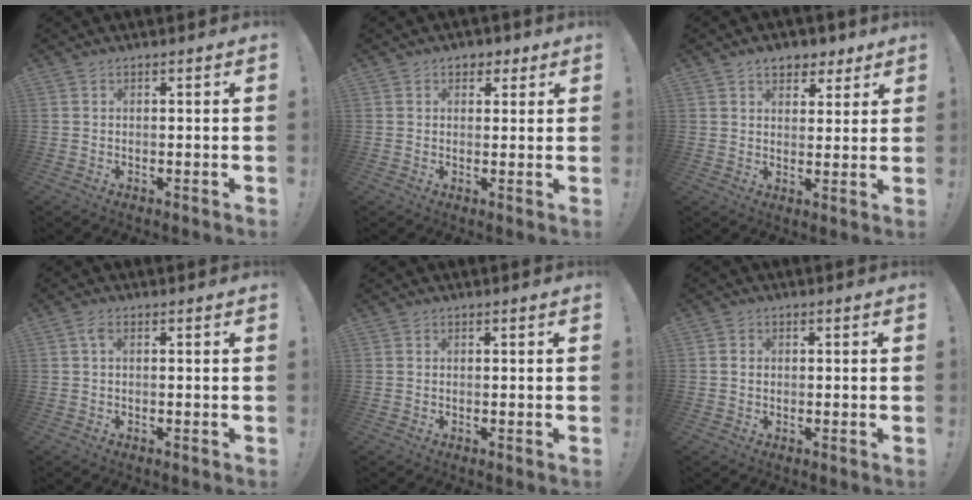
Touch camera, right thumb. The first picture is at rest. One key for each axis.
{"total": 3.6, "fx": 1.8, "fy": 2.8, "fz": 1.3, "tx": -0.007, "ty": -0.005, "tz": 0.028}
{"total": 6.7, "fx": 4.4, "fy": 4.3, "fz": 2.6, "tx": -0.023, "ty": -0.022, "tz": 0.078}
{"total": 2.0, "fx": 0.4, "fy": 0.8, "fz": 1.7, "tx": -0.029, "ty": 0.003, "tz": 0.004}
{"total": 0.0}
{"total": 1.6, "fx": -0.2, "fy": 1.4, "fz": 0.7, "tx": -0.012, "ty": 0.005, "tz": -0.003}